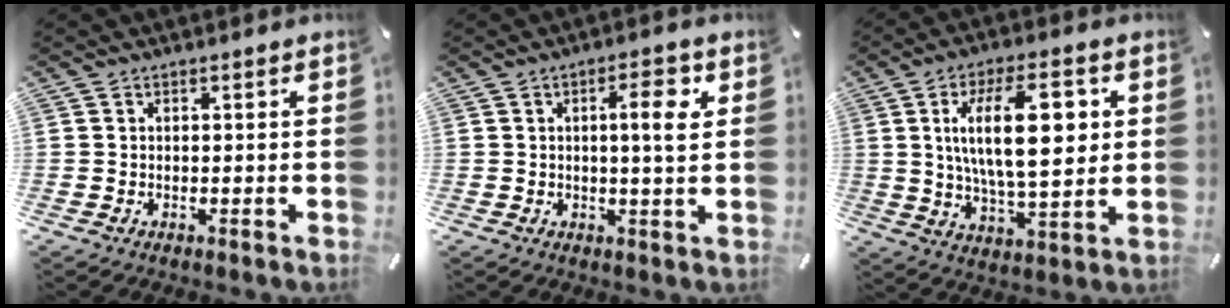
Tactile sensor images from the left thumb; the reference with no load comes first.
{"total": 7.3, "force": [1.9, 1.5, 6.9], "torque": [-0.105, -0.011, 0.022]}
{"total": 18.5, "force": [4.2, 7.9, 16.2], "torque": [-0.281, -0.003, 0.056]}